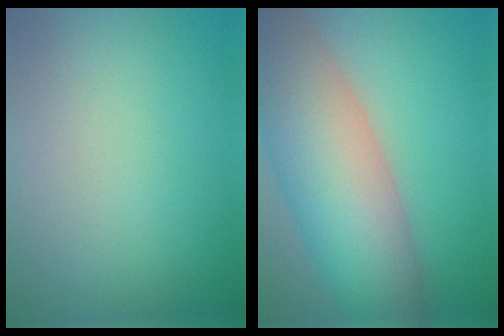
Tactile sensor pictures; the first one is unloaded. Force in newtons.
{"total": 12.0, "press": 11.9, "slide": 0.6}